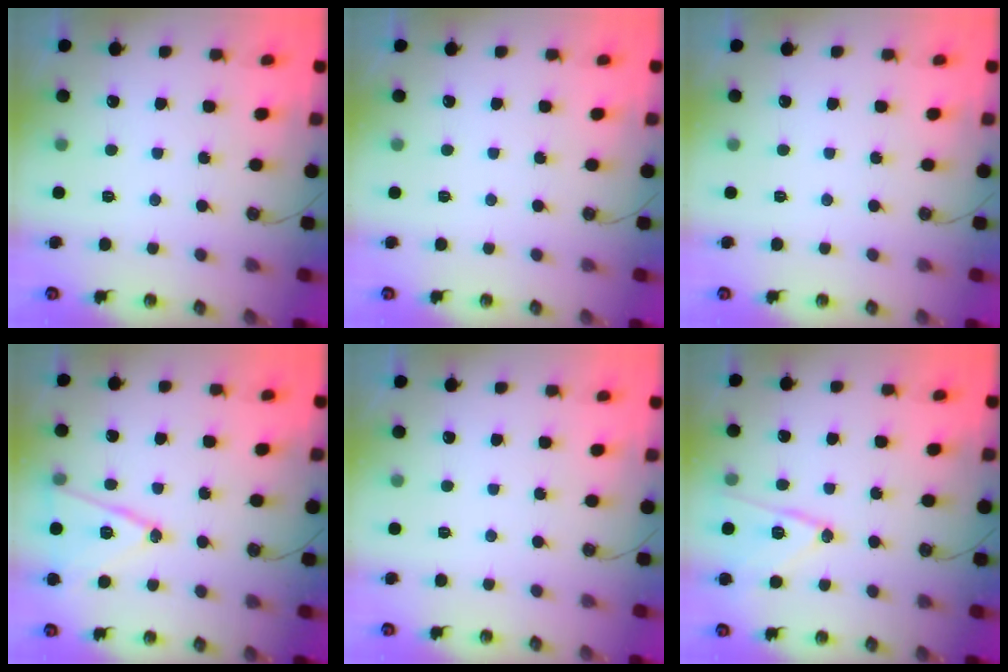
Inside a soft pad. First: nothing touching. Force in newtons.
{"total": 0.0}
{"total": 0.0}
{"total": 14.1, "press": 13.7, "slide": 3.3}
{"total": 0.0}
{"total": 13.3, "press": 13.3, "slide": 1.4}